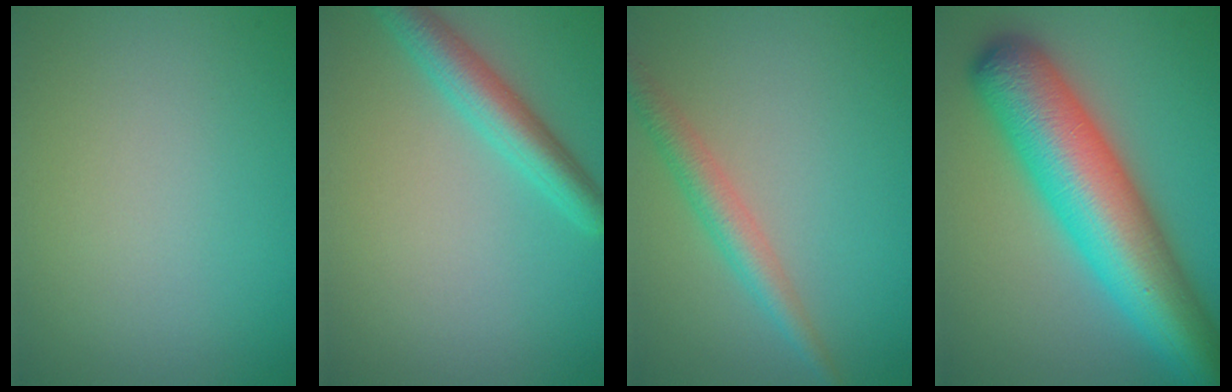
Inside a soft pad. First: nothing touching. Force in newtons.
{"total": 3.9, "press": 3.9, "slide": 0.2}
{"total": 2.9, "press": 2.9, "slide": 0.2}
{"total": 12.2, "press": 12.2, "slide": 0.4}